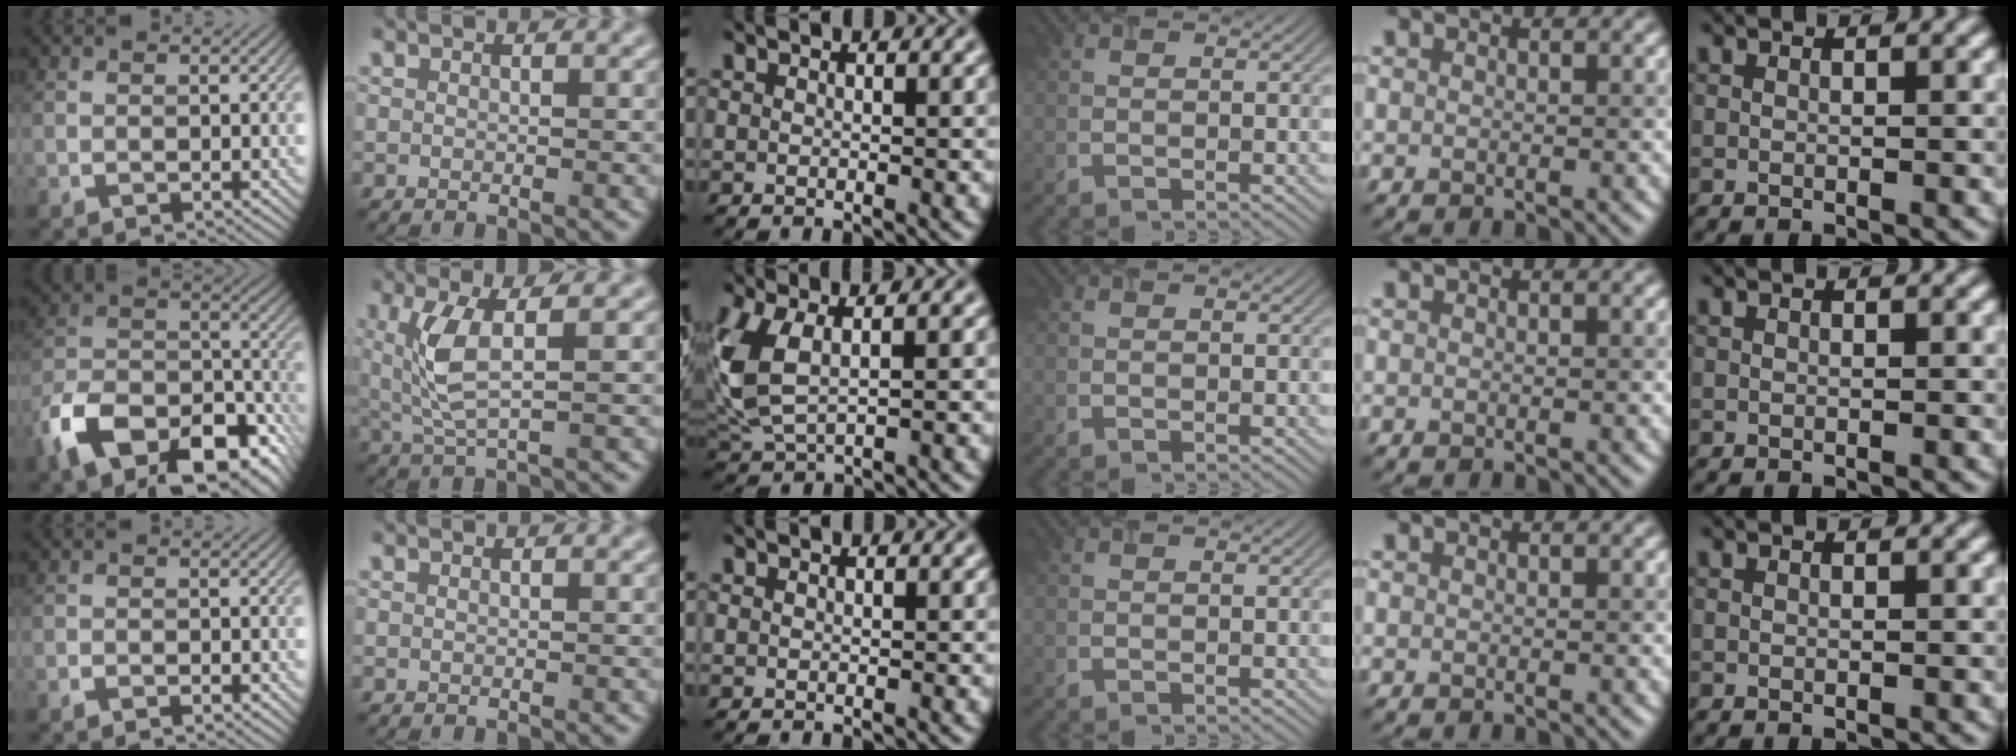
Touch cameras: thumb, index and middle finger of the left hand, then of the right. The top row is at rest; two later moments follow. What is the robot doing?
{"motion": "lift_and_place", "object": "timer"}